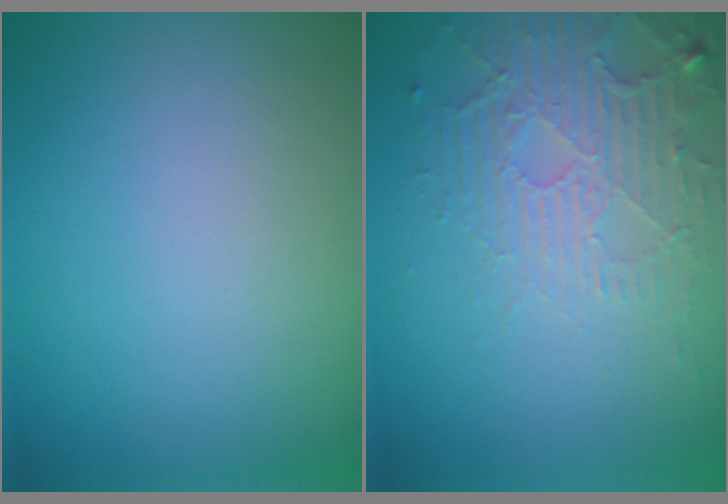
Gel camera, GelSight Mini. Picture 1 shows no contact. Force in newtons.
{"total": 5.2, "press": 3.4, "slide": 4.0}